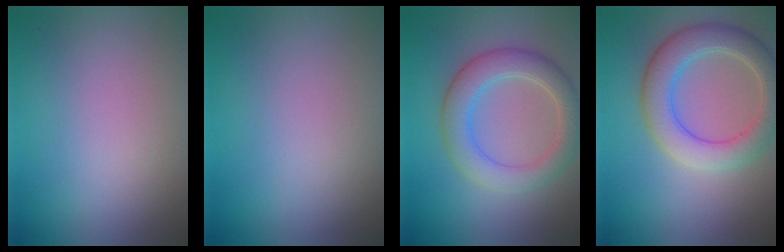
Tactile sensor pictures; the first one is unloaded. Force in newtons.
{"total": 0.0}
{"total": 4.7, "press": 4.7, "slide": 0.1}
{"total": 5.3, "press": 5.3, "slide": 0.4}